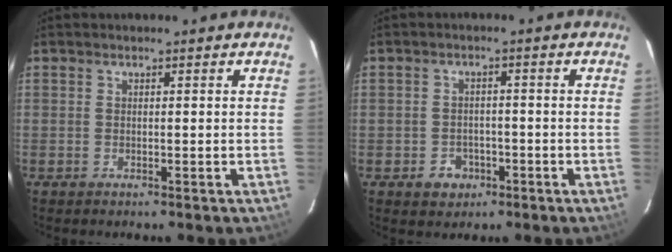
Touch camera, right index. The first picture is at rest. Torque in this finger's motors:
{"motor_torque": [-0.10, 0.24, -0.68, -0.21]}